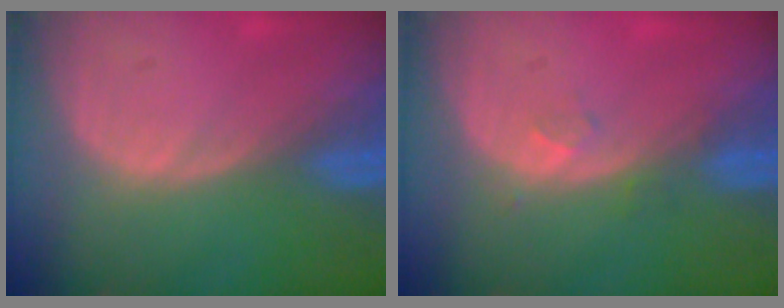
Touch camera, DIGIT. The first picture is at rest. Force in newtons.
{"total": 1.9, "press": 1.6, "slide": 1.0}